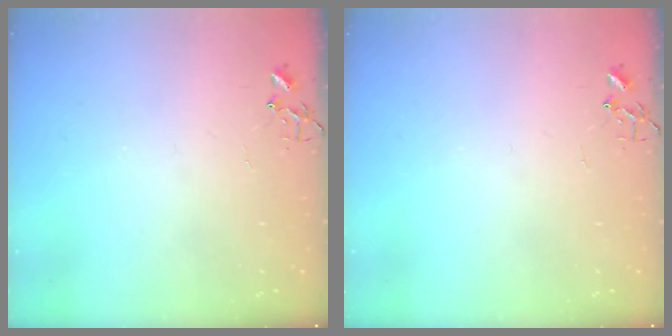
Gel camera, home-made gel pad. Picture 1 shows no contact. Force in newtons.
{"total": 0.0}